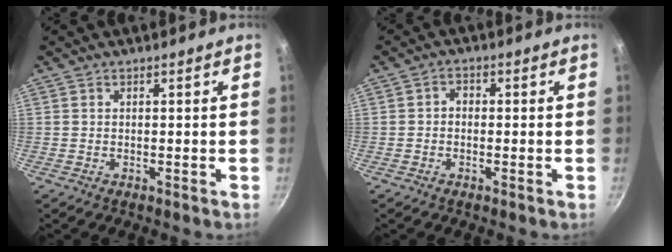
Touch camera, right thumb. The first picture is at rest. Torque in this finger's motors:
{"motor_torque": [-0.05, -0.01, -0.02, 0.06, 0.01]}